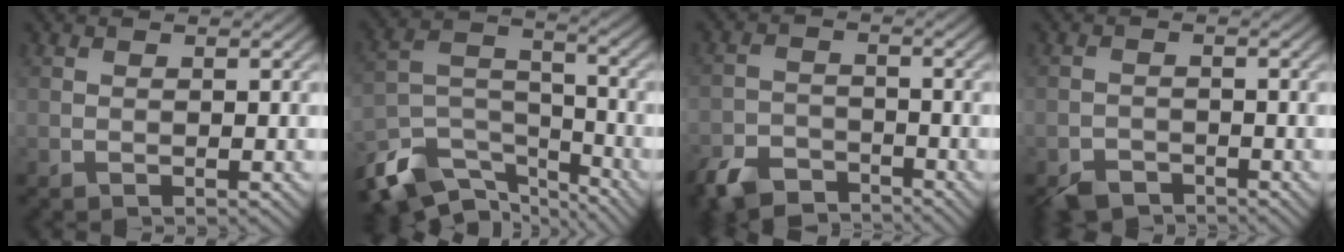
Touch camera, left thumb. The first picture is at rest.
{"total": 12.2, "force": [-9.3, 5.3, 5.8], "torque": [-0.139, -0.022, -0.175]}
{"total": 6.3, "force": [-5.0, 2.7, 2.5], "torque": [-0.052, -0.009, -0.106]}
{"total": 3.0, "force": [-2.5, 1.4, 0.8], "torque": [-0.013, -0.005, -0.053]}